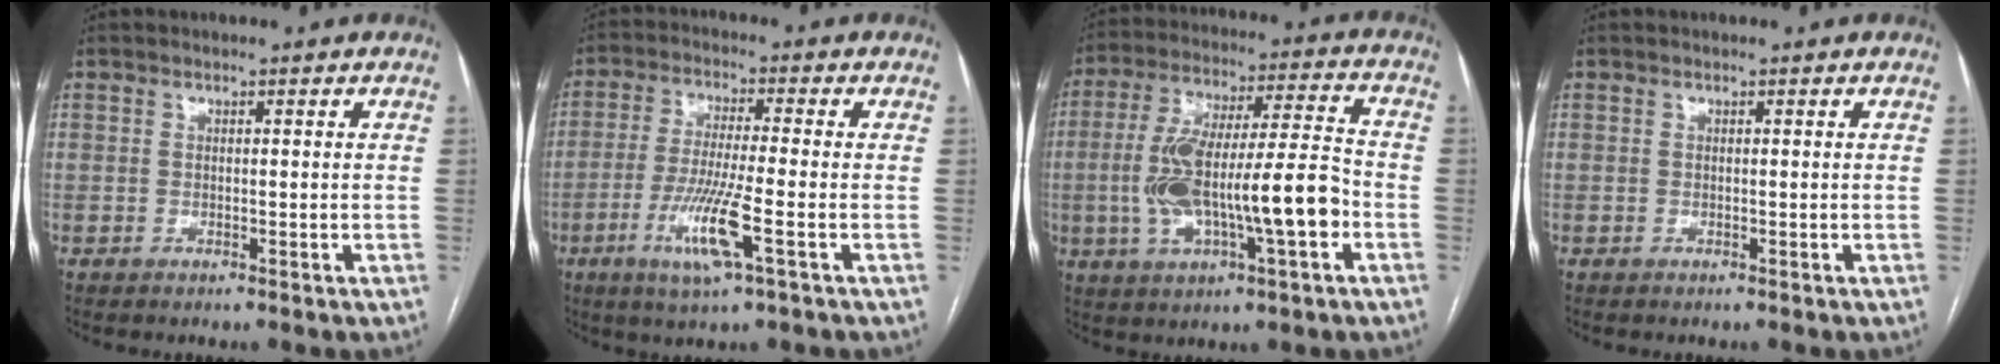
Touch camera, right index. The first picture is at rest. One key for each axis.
{"total": 9.5, "fx": -3.5, "fy": 0.1, "fz": 8.9, "tx": -0.178, "ty": -0.018, "tz": -0.068}
{"total": 16.9, "fx": -3.6, "fy": 3.3, "fz": 16.2, "tx": -0.307, "ty": 0.020, "tz": -0.053}
{"total": 0.0}